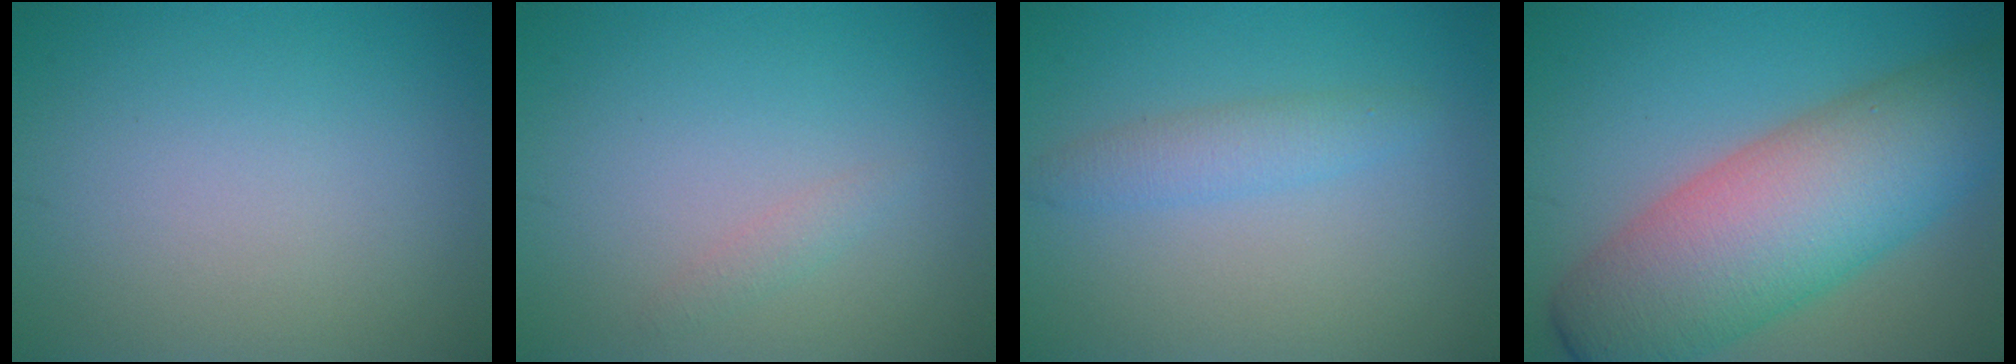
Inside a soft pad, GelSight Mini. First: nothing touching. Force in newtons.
{"total": 1.0, "press": 0.9, "slide": 0.1}
{"total": 2.2, "press": 2.2, "slide": 0.1}
{"total": 12.0, "press": 12.0, "slide": 0.5}